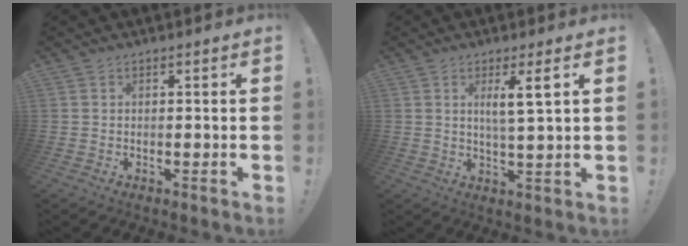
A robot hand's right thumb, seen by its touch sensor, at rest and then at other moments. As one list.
[{"total": 6.3, "force": [2.4, 0.3, 5.8], "torque": [-0.093, -0.009, 0.032]}]